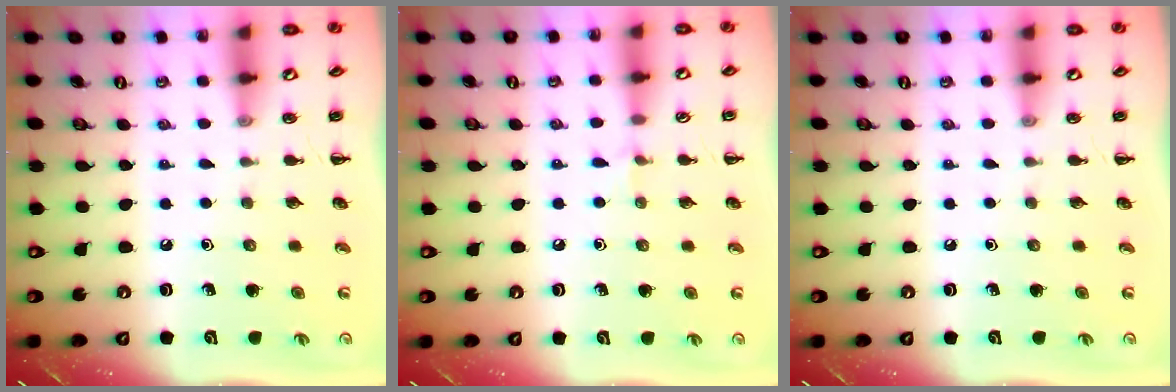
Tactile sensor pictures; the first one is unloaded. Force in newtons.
{"total": 4.2, "press": 4.0, "slide": 1.5}
{"total": 0.0}